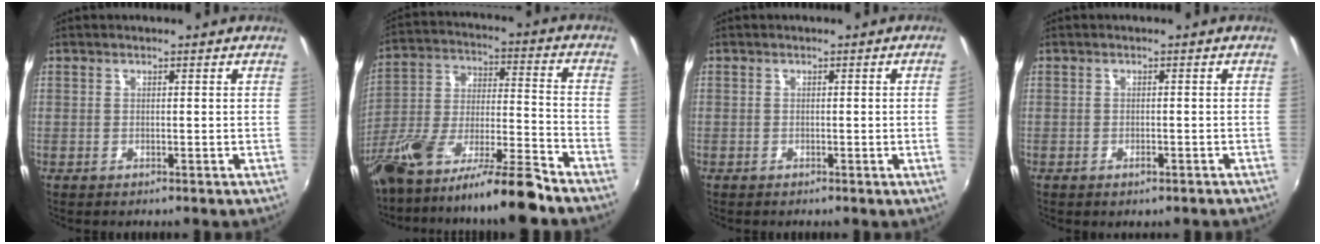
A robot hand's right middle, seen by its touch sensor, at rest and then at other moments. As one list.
[{"total": 16.8, "force": [-12.8, 1.6, 10.7], "torque": [-0.205, -0.026, -0.231]}, {"total": 1.5, "force": [-0.1, -0.9, 1.2], "torque": [-0.010, -0.010, 0.001]}, {"total": 1.5, "force": [-1.0, 0.8, 0.8], "torque": [-0.014, -0.003, -0.013]}]